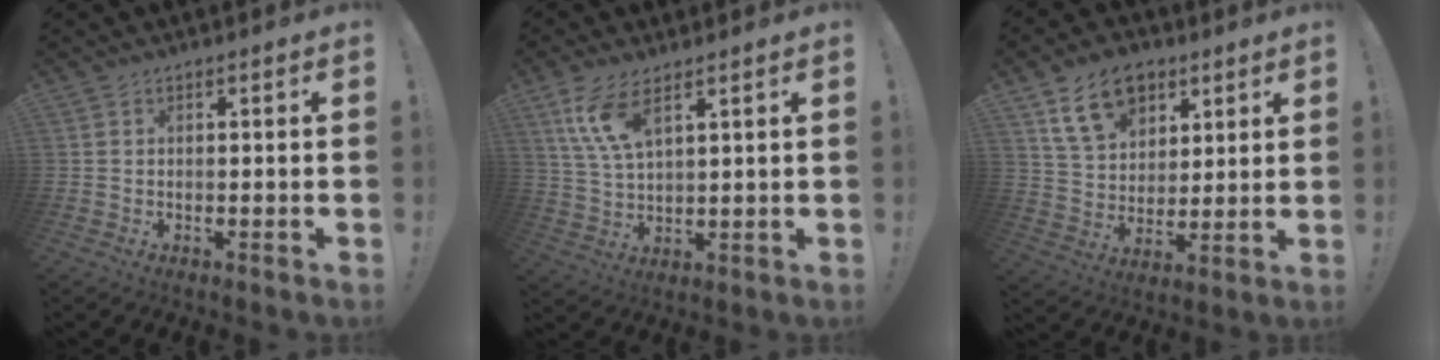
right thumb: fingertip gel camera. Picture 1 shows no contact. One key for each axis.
{"total": 9.6, "fx": 5.7, "fy": 3.4, "fz": 7.0, "tx": -0.145, "ty": -0.018, "tz": 0.106}
{"total": 14.7, "fx": 7.9, "fy": 10.2, "fz": 7.0, "tx": -0.103, "ty": -0.032, "tz": 0.151}